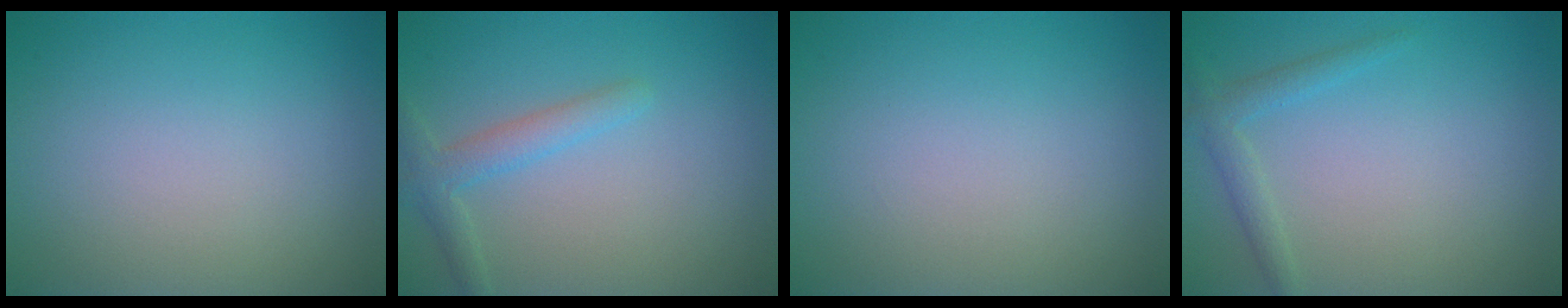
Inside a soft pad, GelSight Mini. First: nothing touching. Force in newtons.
{"total": 2.3, "press": 2.3, "slide": 0.1}
{"total": 0.0}
{"total": 1.8, "press": 1.7, "slide": 0.1}